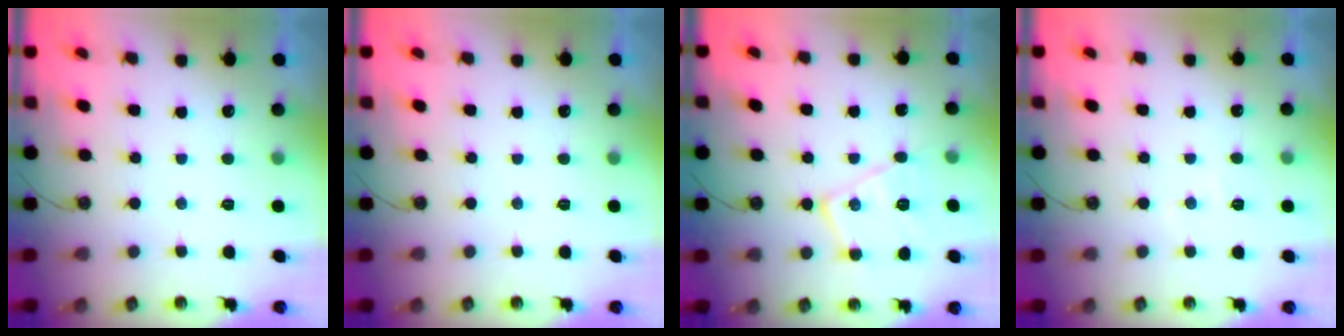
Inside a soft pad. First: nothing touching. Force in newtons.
{"total": 0.0}
{"total": 12.8, "press": 12.8, "slide": 0.2}
{"total": 5.3, "press": 5.3, "slide": 0.8}